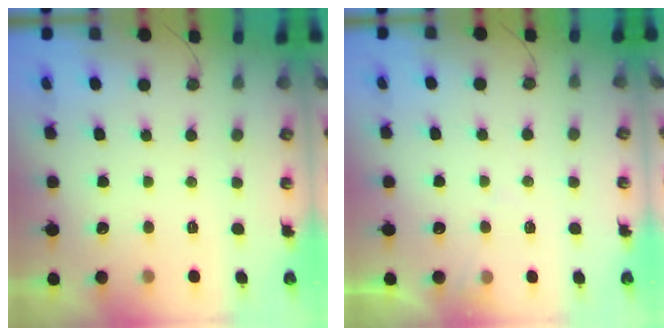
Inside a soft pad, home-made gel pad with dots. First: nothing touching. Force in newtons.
{"total": 5.4, "press": 5.4, "slide": 0.7}